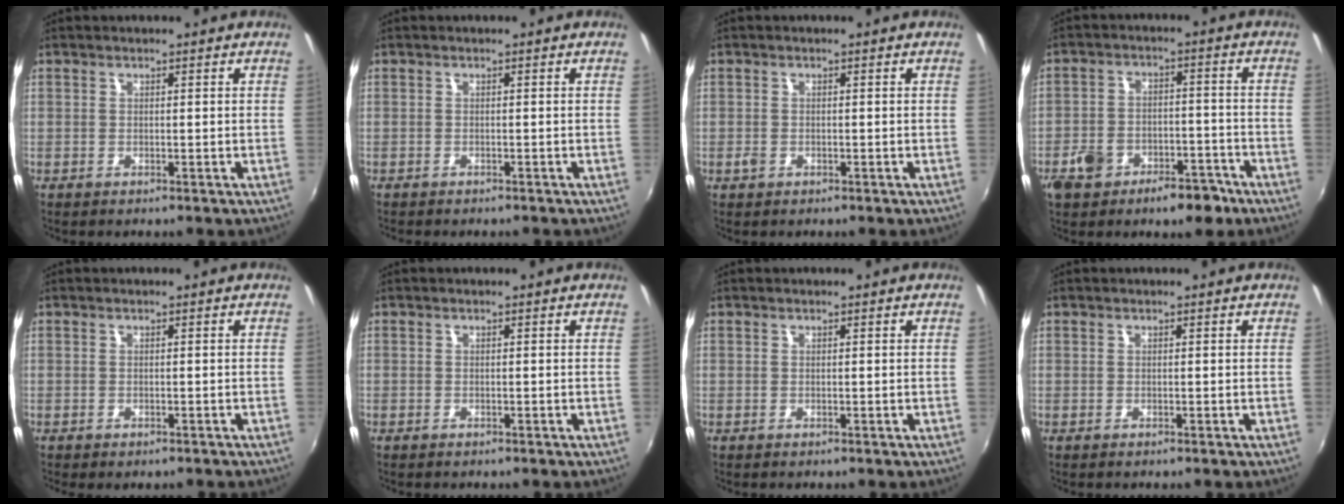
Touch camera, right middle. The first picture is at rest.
{"total": 1.1, "force": [-1.0, 0.3, 0.3], "torque": [-0.009, -0.005, -0.015]}
{"total": 1.2, "force": [-0.7, 0.9, 0.5], "torque": [-0.010, -0.002, -0.014]}
{"total": 10.1, "force": [-6.6, 5.3, 5.5], "torque": [-0.110, 0.013, -0.096]}
{"total": 1.2, "force": [-0.9, 0.6, 0.5], "torque": [-0.011, -0.006, -0.013]}
{"total": 0.0}
{"total": 0.0}
{"total": 0.0}